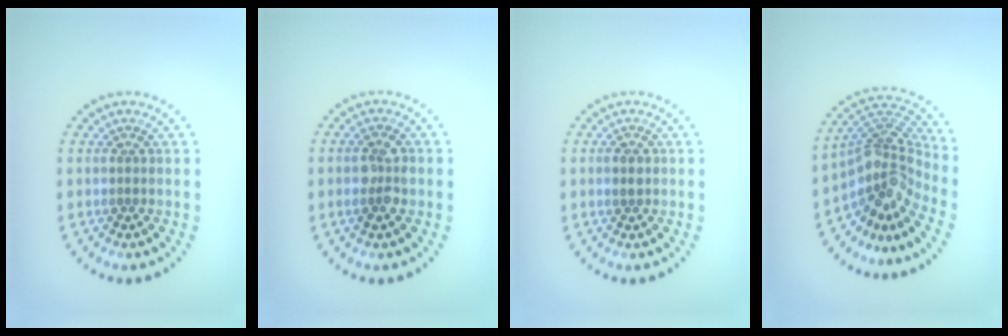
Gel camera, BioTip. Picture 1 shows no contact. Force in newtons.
{"total": 2.5, "press": 2.4, "slide": 0.4}
{"total": 1.2, "press": 1.2, "slide": 0.0}
{"total": 4.7, "press": 3.0, "slide": 3.6}